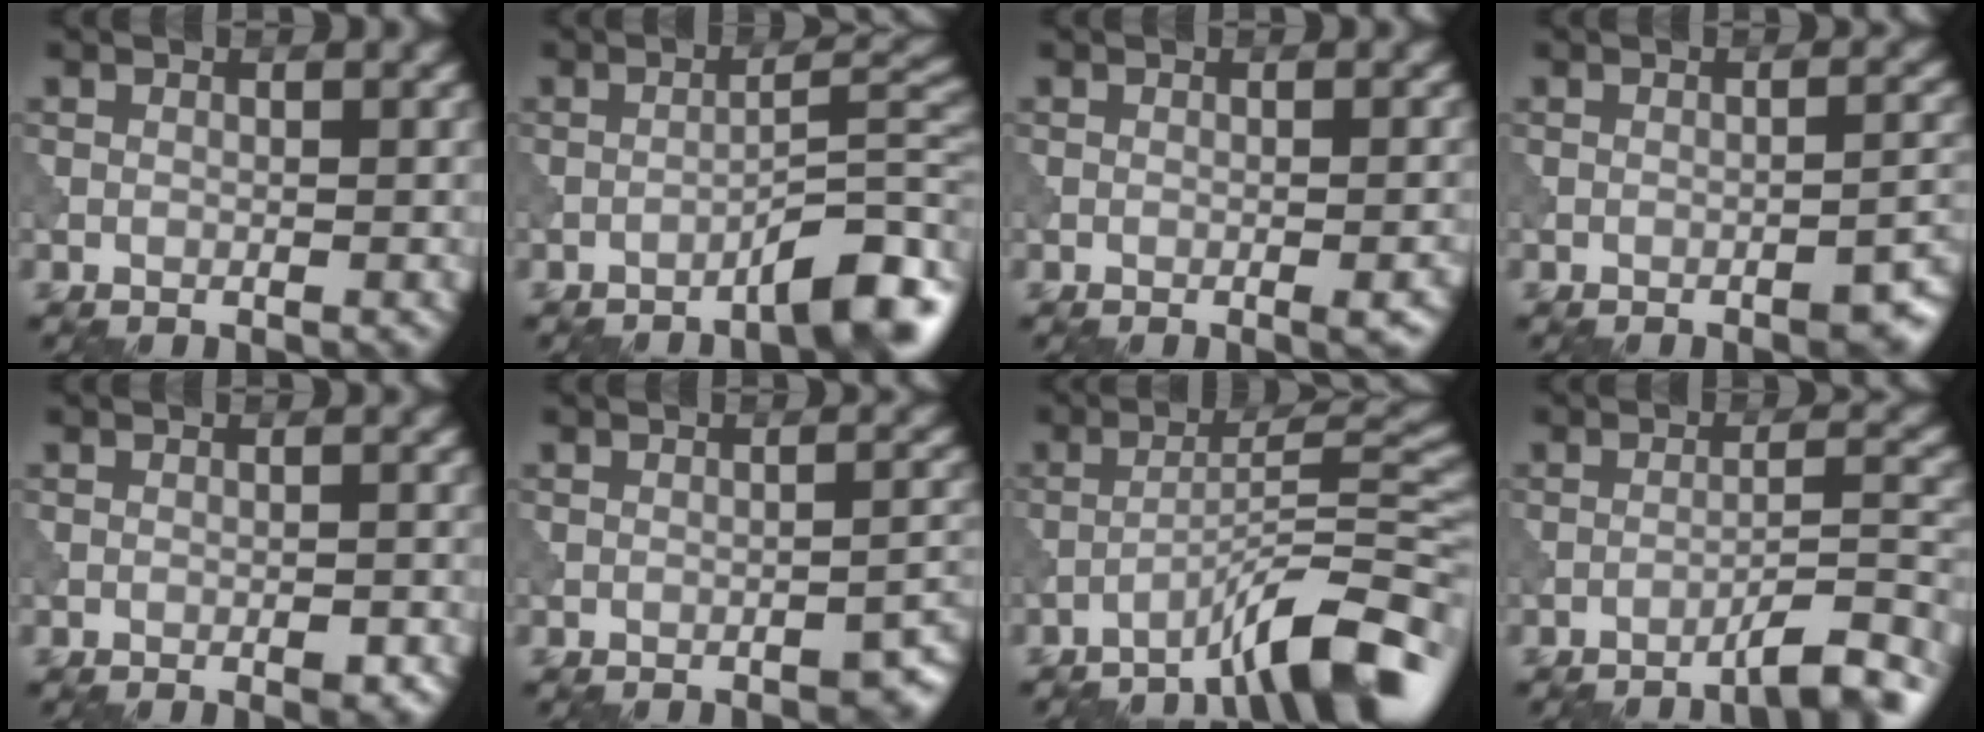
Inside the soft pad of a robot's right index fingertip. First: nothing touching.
{"total": 5.0, "force": [-3.3, 0.6, 3.7], "torque": [-0.050, 0.020, -0.054]}
{"total": 1.8, "force": [-0.8, 0.4, 1.6], "torque": [-0.020, -0.001, -0.011]}
{"total": 3.4, "force": [-2.2, 0.8, 2.4], "torque": [-0.030, 0.006, -0.032]}
{"total": 1.3, "force": [-0.6, 0.4, 1.0], "torque": [-0.016, 0.000, -0.009]}
{"total": 2.8, "force": [-2.0, 0.7, 1.8], "torque": [-0.023, 0.008, -0.028]}
{"total": 7.7, "force": [-5.2, 0.8, 5.7], "torque": [-0.081, 0.020, -0.091]}
{"total": 5.4, "force": [-4.1, 0.7, 3.4], "torque": [-0.040, 0.018, -0.064]}